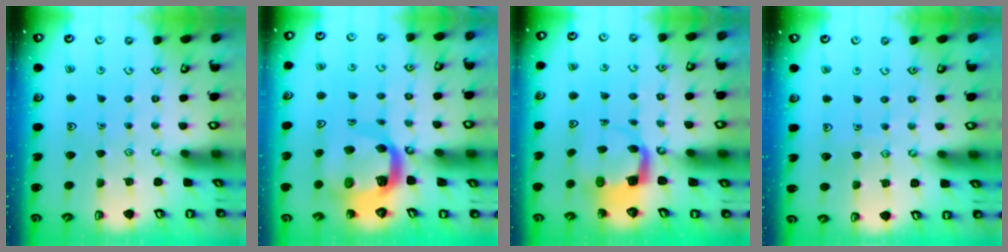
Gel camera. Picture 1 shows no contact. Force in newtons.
{"total": 10.7, "press": 10.6, "slide": 1.3}
{"total": 4.4, "press": 4.4, "slide": 0.3}
{"total": 3.3, "press": 3.3, "slide": 0.2}